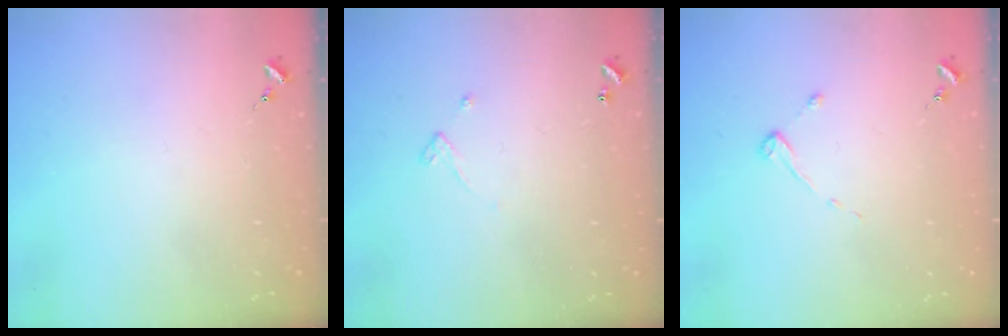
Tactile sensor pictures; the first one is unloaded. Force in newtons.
{"total": 3.4, "press": 3.4, "slide": 0.5}
{"total": 2.7, "press": 2.7, "slide": 0.3}